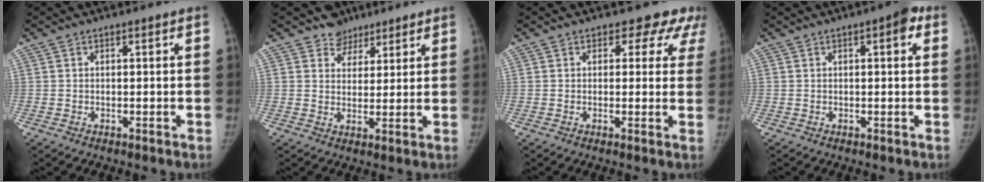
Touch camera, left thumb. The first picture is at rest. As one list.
[{"total": 5.0, "force": [3.7, 3.4, -0.3], "torque": [0.035, -0.025, 0.055]}, {"total": 7.1, "force": [5.5, 4.3, 1.0], "torque": [0.043, -0.018, 0.040]}, {"total": 3.5, "force": [1.3, 1.2, 3.0], "torque": [-0.032, 0.002, 0.009]}]